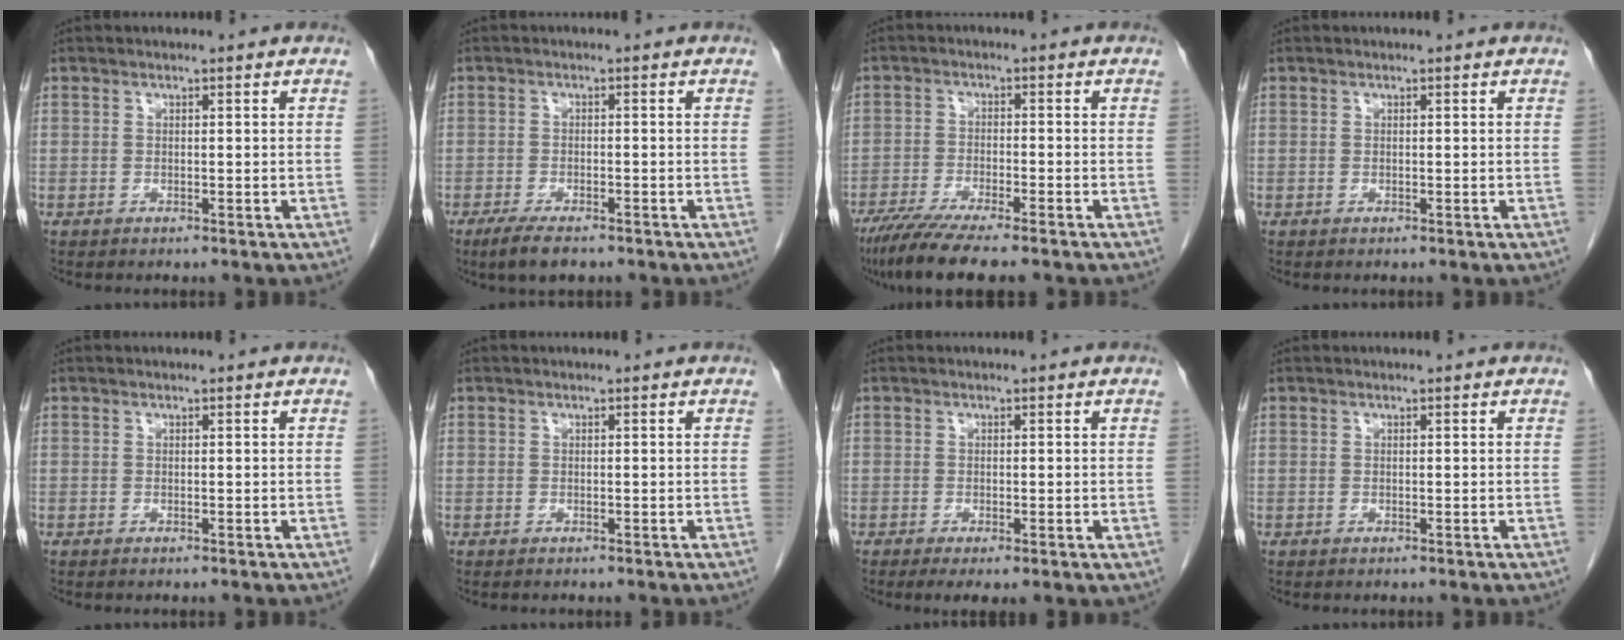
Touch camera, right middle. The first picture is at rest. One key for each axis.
{"total": 4.9, "fx": -3.5, "fy": 1.3, "fz": 3.1, "tx": -0.059, "ty": -0.010, "tz": -0.056}
{"total": 9.9, "fx": -7.9, "fy": 0.5, "fz": 5.9, "tx": -0.095, "ty": -0.025, "tz": -0.129}
{"total": 0.0}
{"total": 0.0}
{"total": 0.0}
{"total": 3.8, "fx": -1.9, "fy": 1.3, "fz": 3.0, "tx": -0.046, "ty": -0.010, "tz": -0.027}
{"total": 0.0}